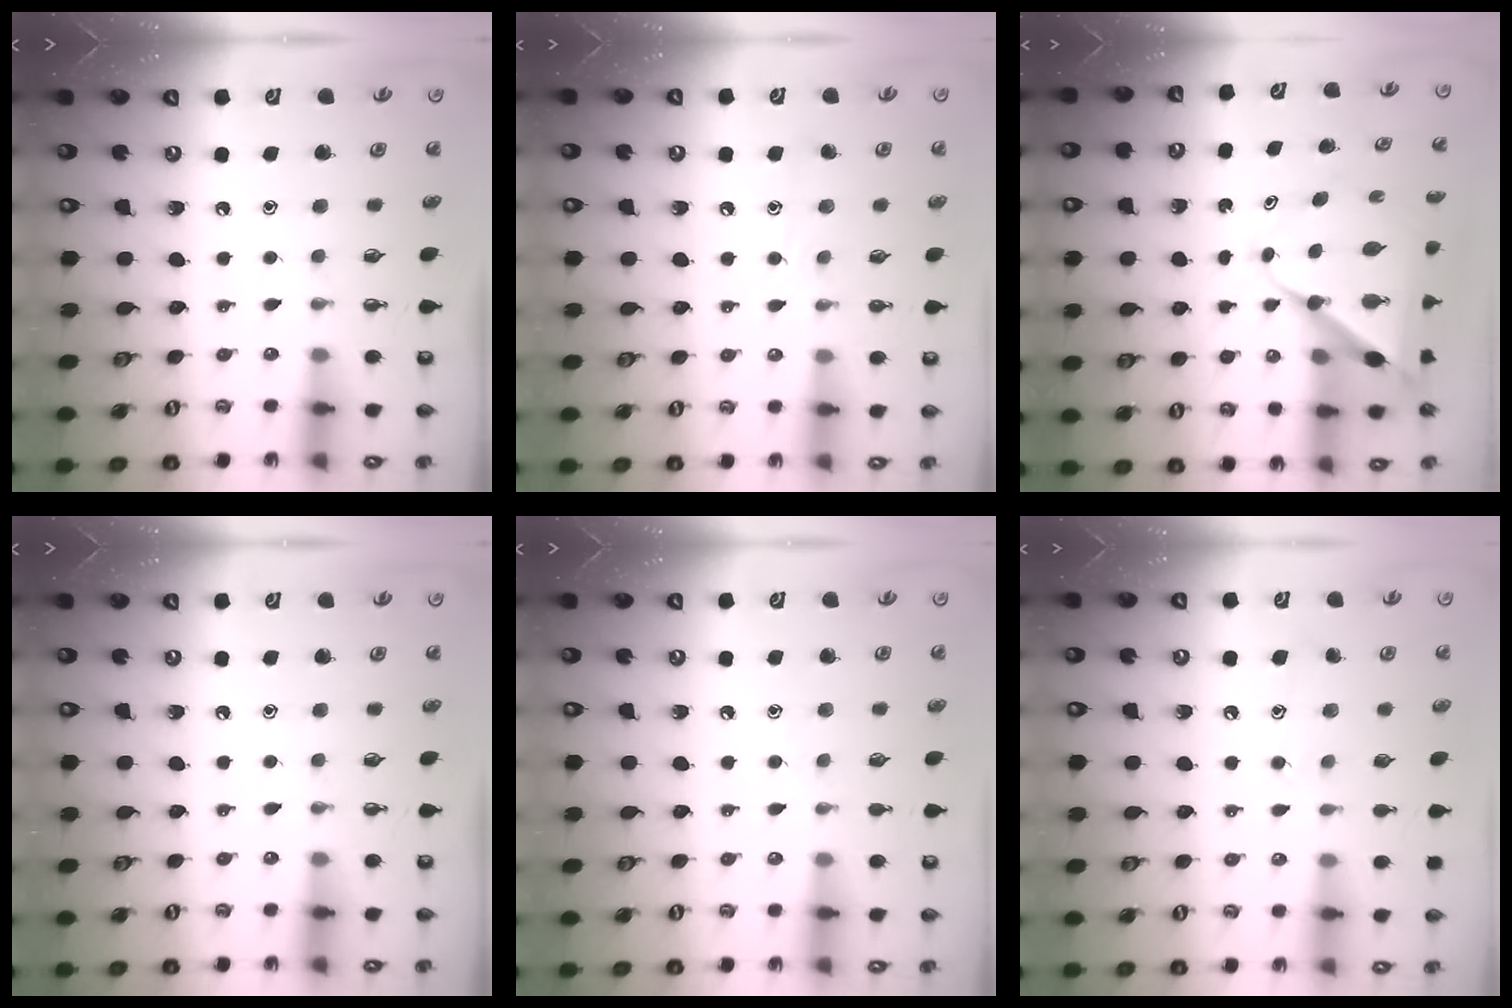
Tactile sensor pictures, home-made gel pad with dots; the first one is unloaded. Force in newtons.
{"total": 8.0, "press": 8.0, "slide": 0.7}
{"total": 9.9, "press": 9.8, "slide": 1.0}
{"total": 0.0}
{"total": 5.9, "press": 5.8, "slide": 0.7}
{"total": 8.9, "press": 8.8, "slide": 0.6}